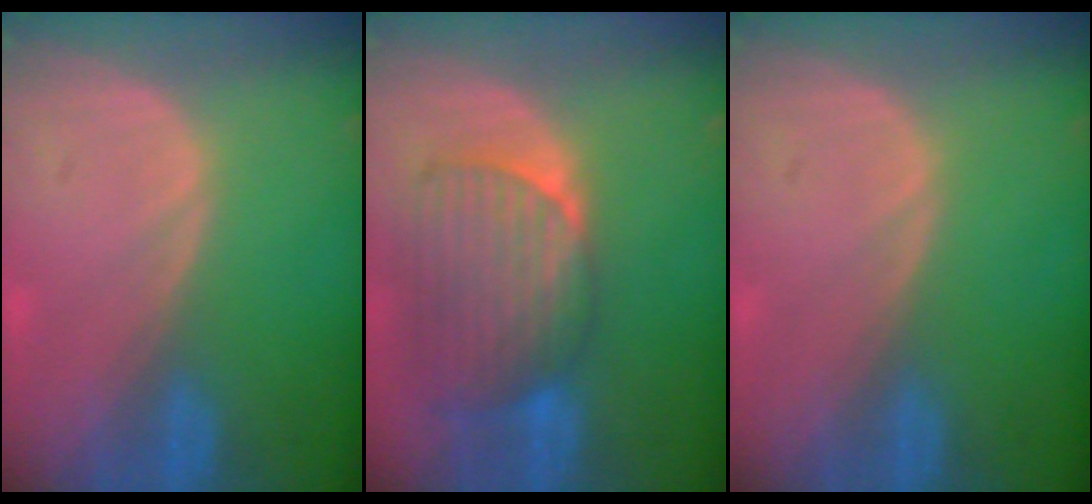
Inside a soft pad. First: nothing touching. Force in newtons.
{"total": 9.1, "press": 8.3, "slide": 3.7}
{"total": 0.0}